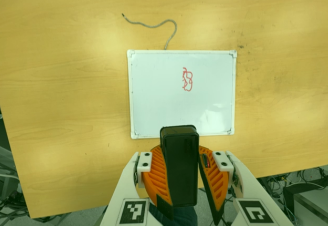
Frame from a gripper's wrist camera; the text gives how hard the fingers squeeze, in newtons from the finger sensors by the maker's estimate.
{"total": 10.5, "left": 10.7, "right": 10.4}